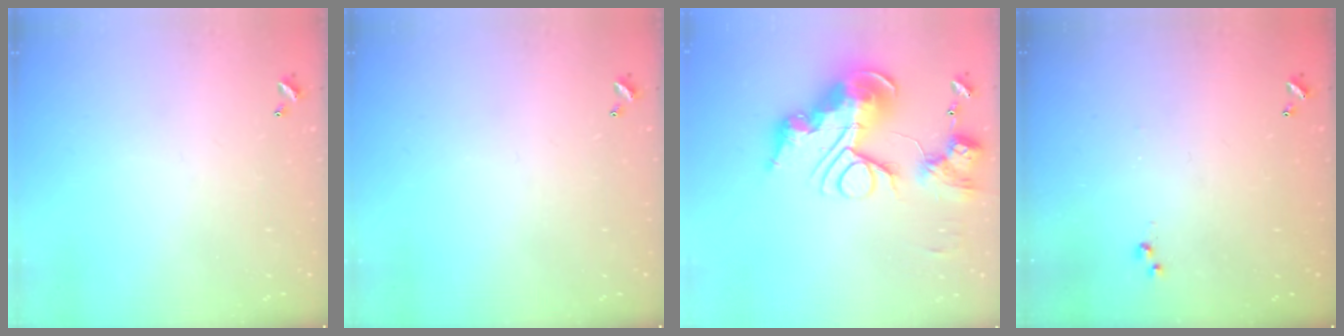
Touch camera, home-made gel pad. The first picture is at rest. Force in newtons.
{"total": 0.0}
{"total": 0.9, "press": 0.9, "slide": 0.0}
{"total": 3.0, "press": 3.0, "slide": 0.4}